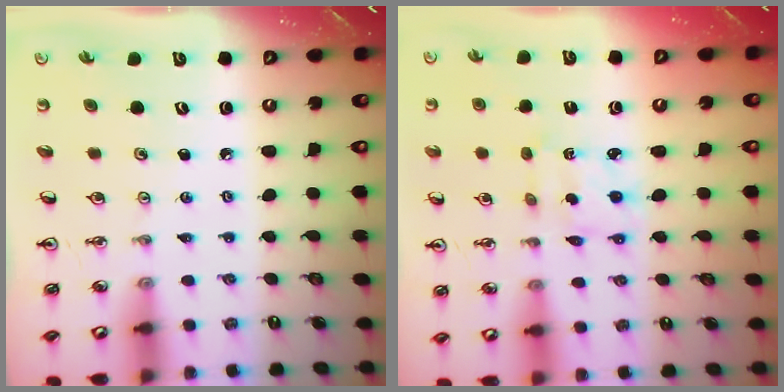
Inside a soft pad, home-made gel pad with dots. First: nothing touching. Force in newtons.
{"total": 2.2, "press": 2.0, "slide": 0.8}